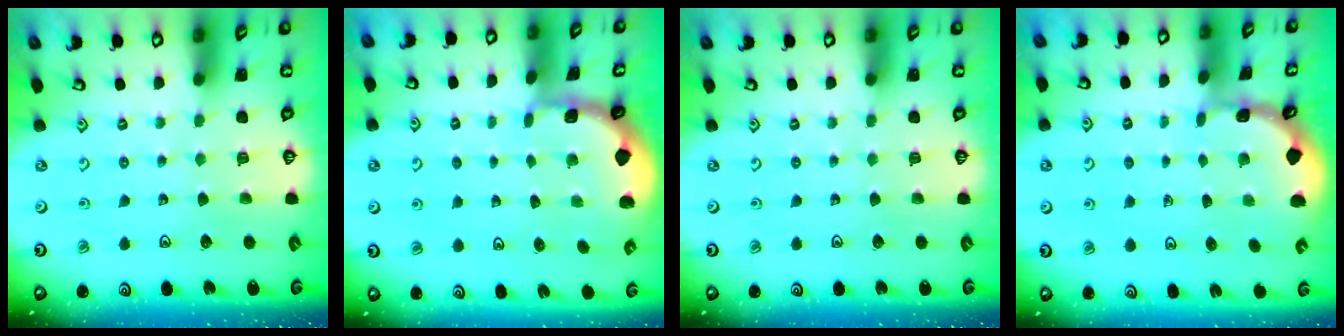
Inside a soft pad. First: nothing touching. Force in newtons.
{"total": 0.8, "press": 0.7, "slide": 0.2}
{"total": 0.0}
{"total": 0.7, "press": 0.7, "slide": 0.1}